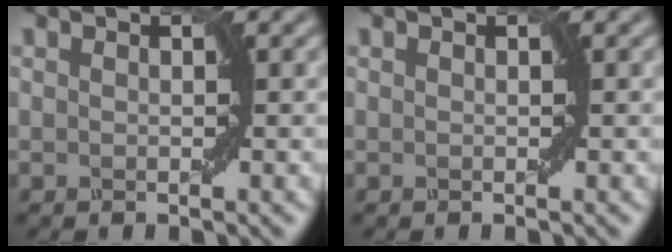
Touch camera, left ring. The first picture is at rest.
{"total": 0.0}